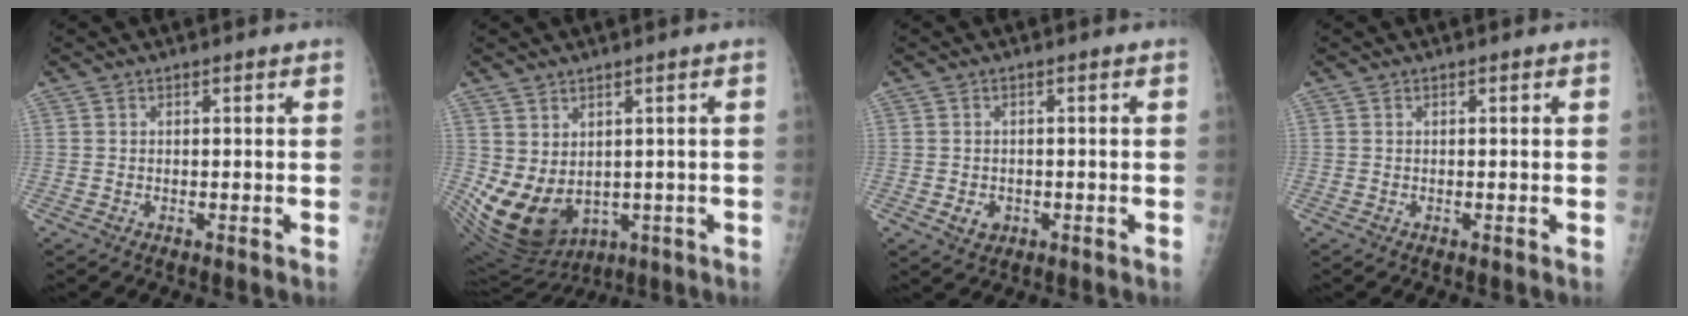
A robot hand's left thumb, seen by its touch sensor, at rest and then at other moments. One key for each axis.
{"total": 13.5, "fx": -0.2, "fy": 9.7, "fz": 9.3, "tx": -0.174, "ty": -0.019, "tz": 0.036}
{"total": 2.6, "fx": -0.6, "fy": 2.2, "fz": 1.2, "tx": -0.010, "ty": 0.001, "tz": 0.000}
{"total": 0.0}